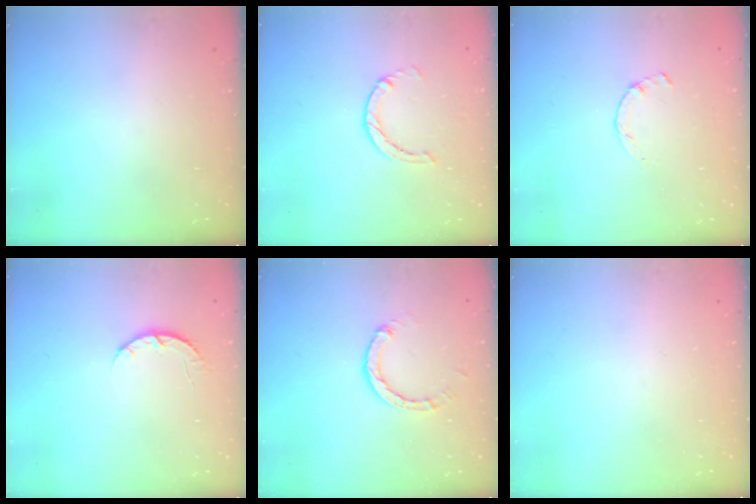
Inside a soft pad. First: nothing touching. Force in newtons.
{"total": 1.2, "press": 1.2, "slide": 0.2}
{"total": 0.8, "press": 0.7, "slide": 0.2}
{"total": 3.9, "press": 3.8, "slide": 0.6}
{"total": 3.0, "press": 3.0, "slide": 0.3}
{"total": 0.0}